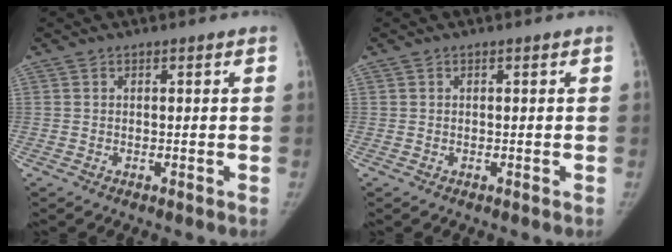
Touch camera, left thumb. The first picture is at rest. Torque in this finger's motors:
{"motor_torque": [0.06, 0.02, 0.02, -0.26, 0.02]}